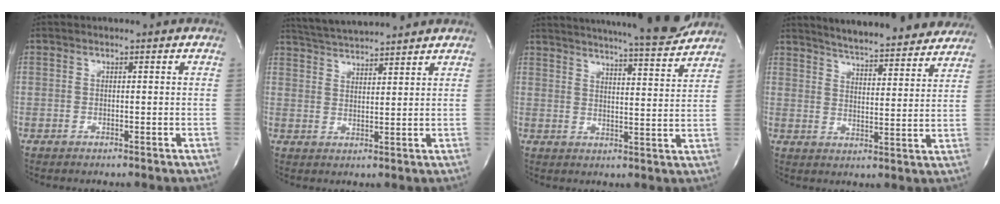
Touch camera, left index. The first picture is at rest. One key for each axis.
{"total": 8.6, "fx": 8.3, "fy": -0.3, "fz": 2.5, "tx": -0.057, "ty": 0.024, "tz": 0.138}
{"total": 18.6, "fx": 17.2, "fy": 0.4, "fz": 7.1, "tx": -0.114, "ty": -0.029, "tz": 0.224}
{"total": 20.3, "fx": 18.8, "fy": 2.8, "fz": 7.2, "tx": -0.104, "ty": -0.018, "tz": 0.241}